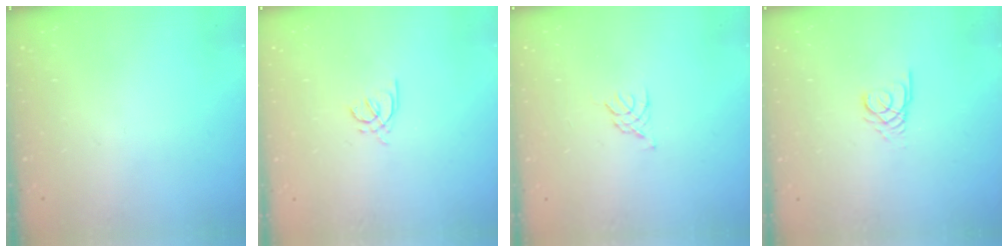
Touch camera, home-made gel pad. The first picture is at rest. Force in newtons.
{"total": 2.8, "press": 2.7, "slide": 0.8}
{"total": 0.8, "press": 0.7, "slide": 0.3}
{"total": 2.7, "press": 2.7, "slide": 0.3}